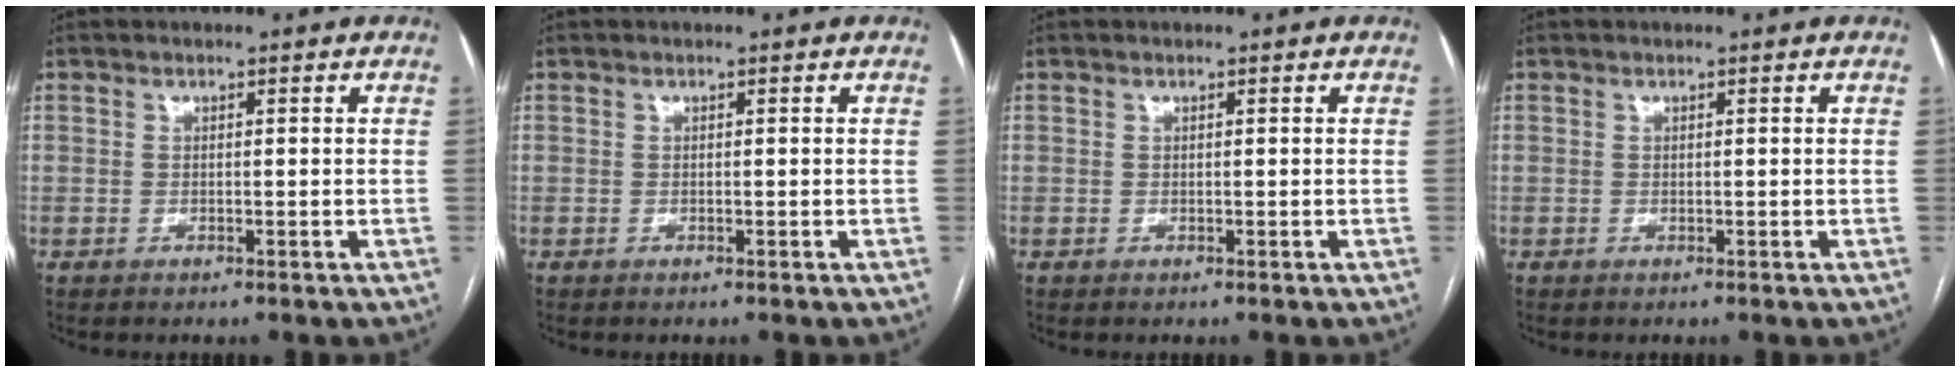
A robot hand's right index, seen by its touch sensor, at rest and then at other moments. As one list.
[{"total": 0.0}, {"total": 0.0}, {"total": 0.0}]